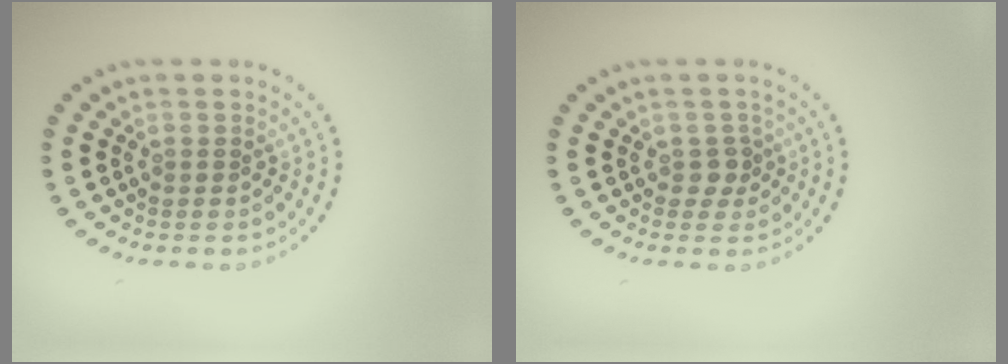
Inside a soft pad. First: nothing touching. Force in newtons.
{"total": 1.3, "press": 1.1, "slide": 0.7}